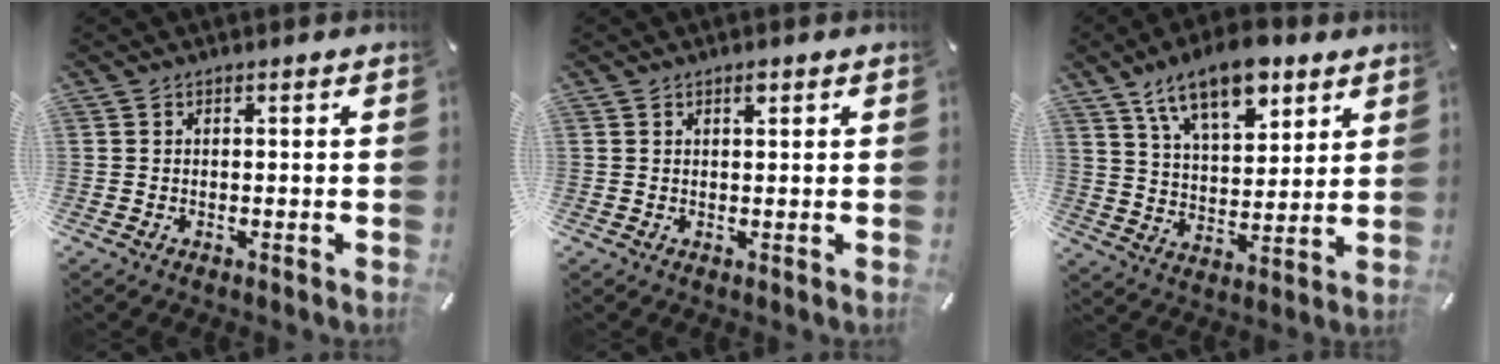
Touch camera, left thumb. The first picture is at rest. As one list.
[{"total": 1.1, "force": [0.7, 0.5, 0.7], "torque": [-0.007, -0.001, 0.010]}, {"total": 14.7, "force": [9.5, 7.0, 8.7], "torque": [-0.151, -0.031, 0.168]}]